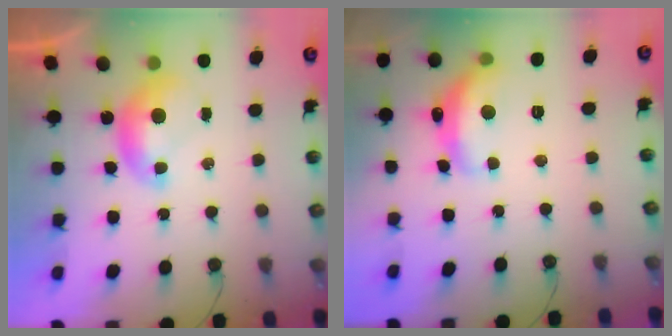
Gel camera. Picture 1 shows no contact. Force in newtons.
{"total": 8.2, "press": 8.2, "slide": 0.7}